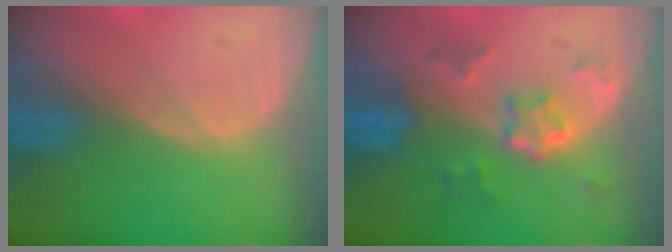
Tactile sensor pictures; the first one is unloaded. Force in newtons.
{"total": 5.9, "press": 5.3, "slide": 2.6}